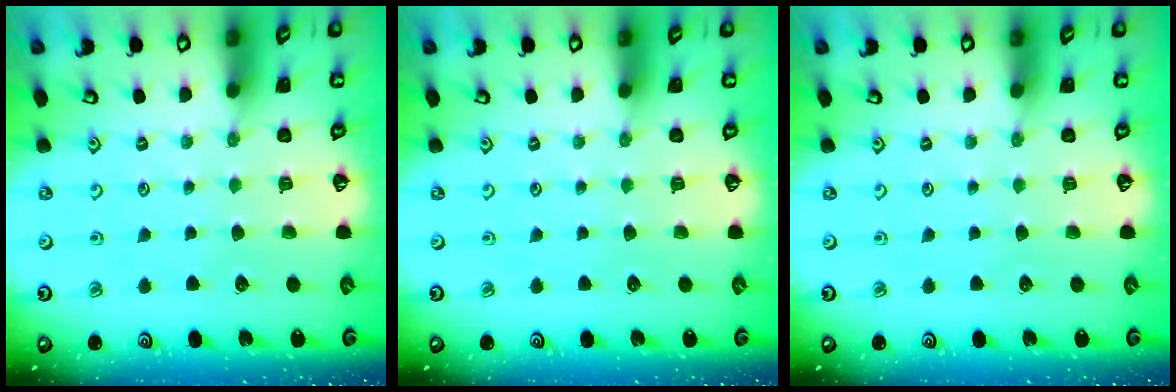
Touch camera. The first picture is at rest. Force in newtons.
{"total": 0.0}
{"total": 0.0}